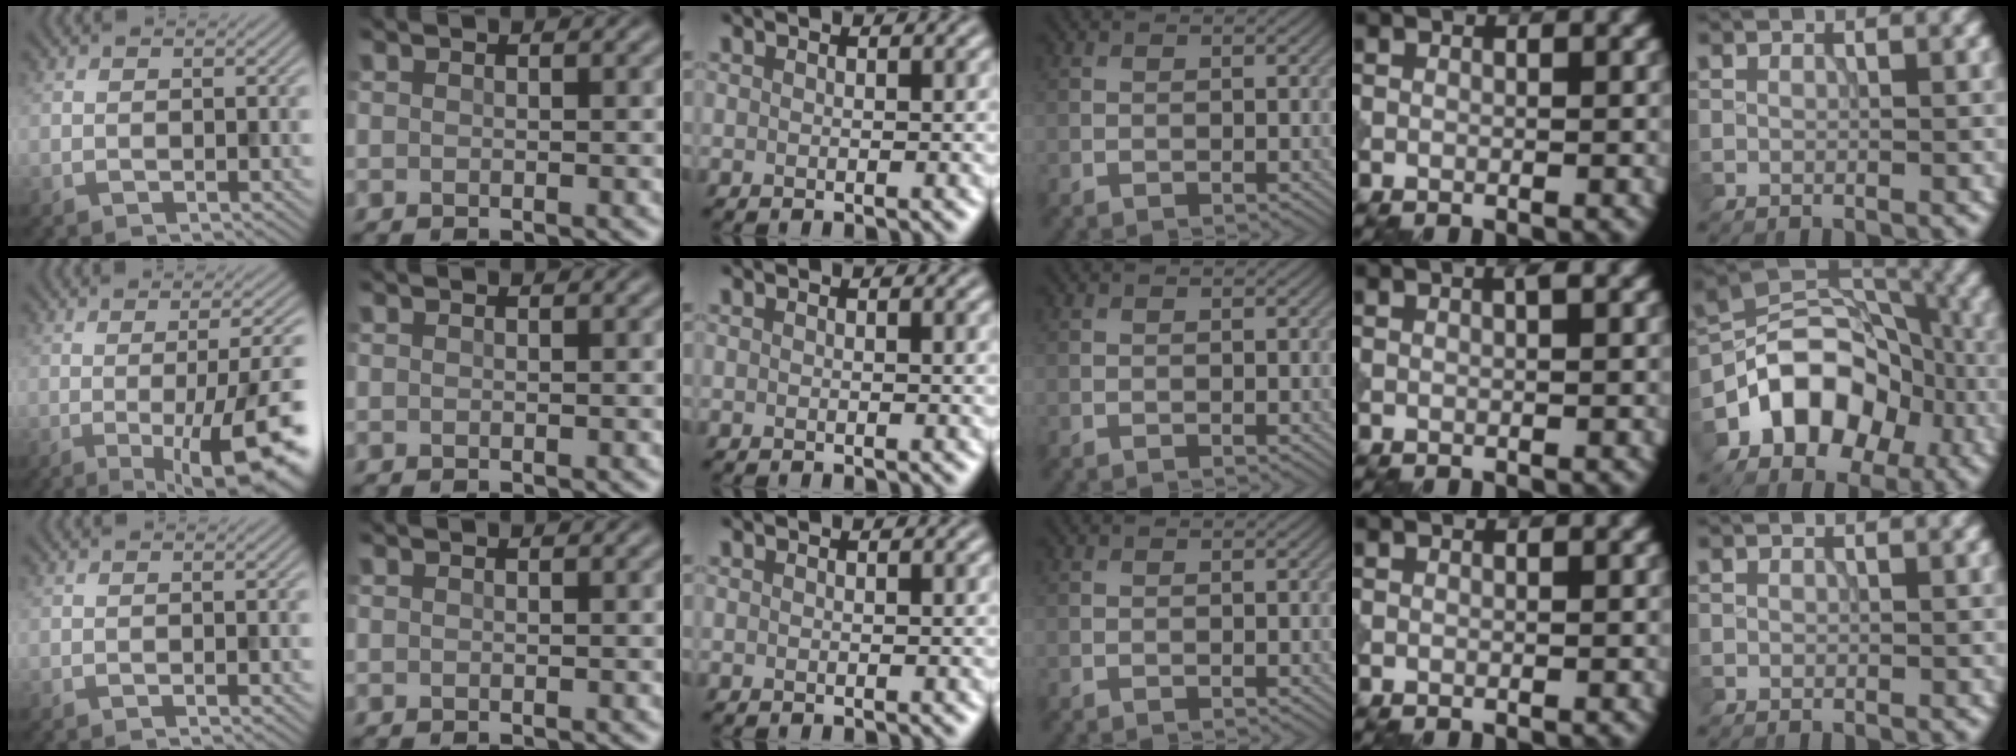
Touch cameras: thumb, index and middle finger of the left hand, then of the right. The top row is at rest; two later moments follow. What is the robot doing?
{"motion": "dispense", "object": "syringe"}